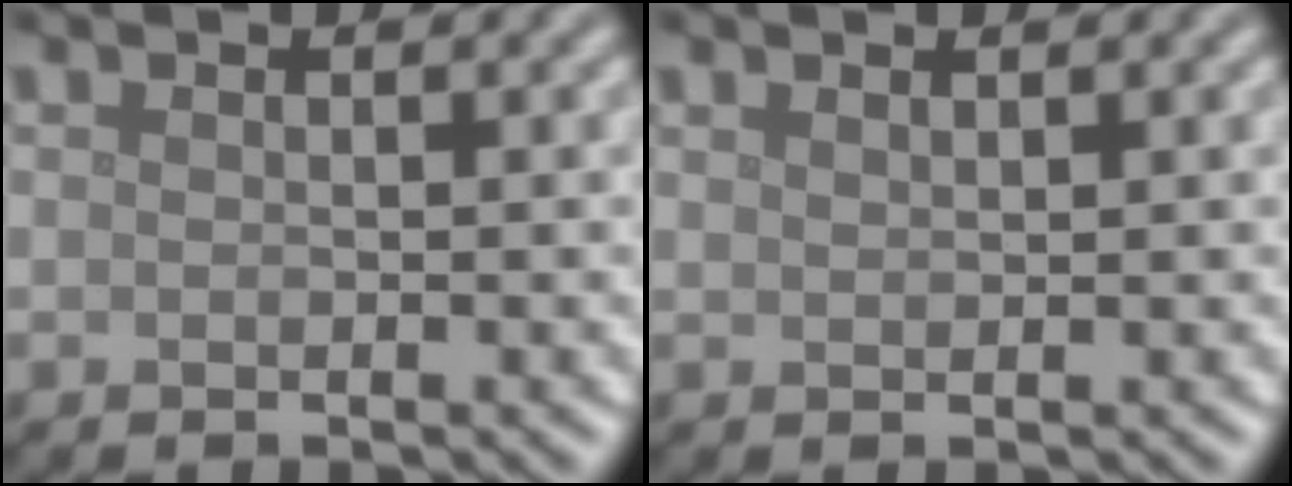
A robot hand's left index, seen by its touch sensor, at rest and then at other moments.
{"total": 0.6, "force": [0.6, 0.1, 0.2], "torque": [-0.001, 0.000, 0.012]}